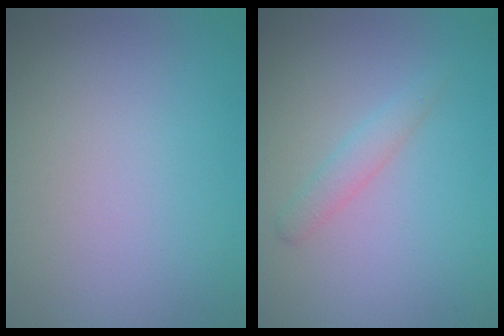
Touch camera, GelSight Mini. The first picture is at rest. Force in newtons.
{"total": 1.6, "press": 1.6, "slide": 0.1}